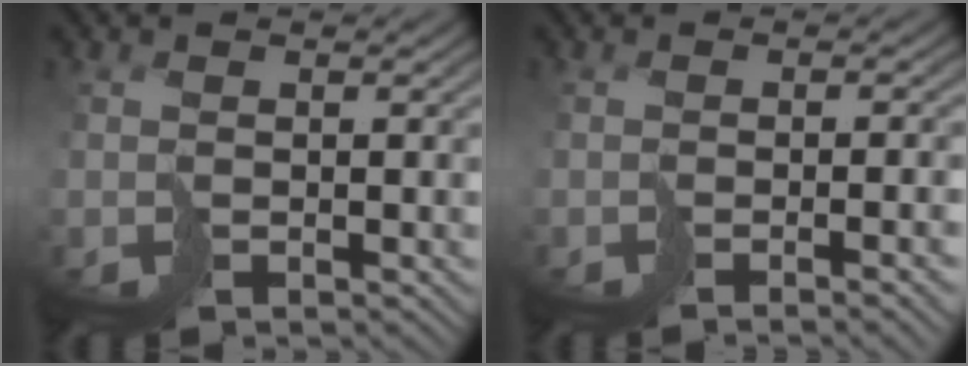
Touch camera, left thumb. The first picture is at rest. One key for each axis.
{"total": 4.3, "fx": -1.4, "fy": 0.9, "fz": 3.9, "tx": -0.052, "ty": -0.003, "tz": -0.021}